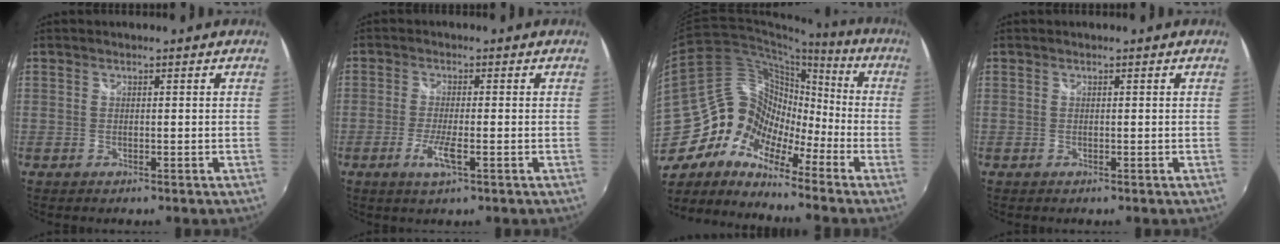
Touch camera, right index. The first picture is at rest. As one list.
[{"total": 4.4, "force": [-1.9, 0.4, 3.9], "torque": [-0.084, -0.010, -0.038]}, {"total": 13.3, "force": [-8.9, 6.8, 7.1], "torque": [-0.105, 0.012, -0.185]}, {"total": 0.0}]